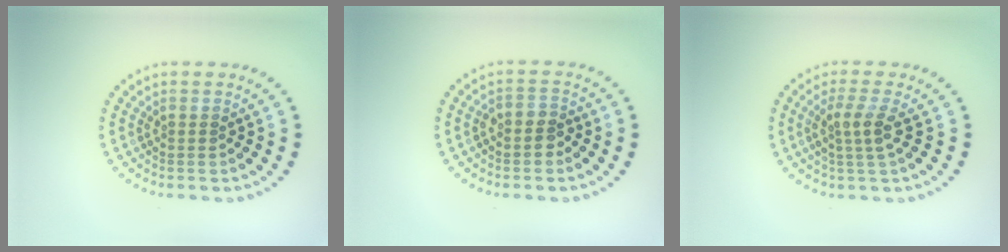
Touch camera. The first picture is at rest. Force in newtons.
{"total": 1.9, "press": 1.7, "slide": 0.8}
{"total": 2.5, "press": 2.1, "slide": 1.4}